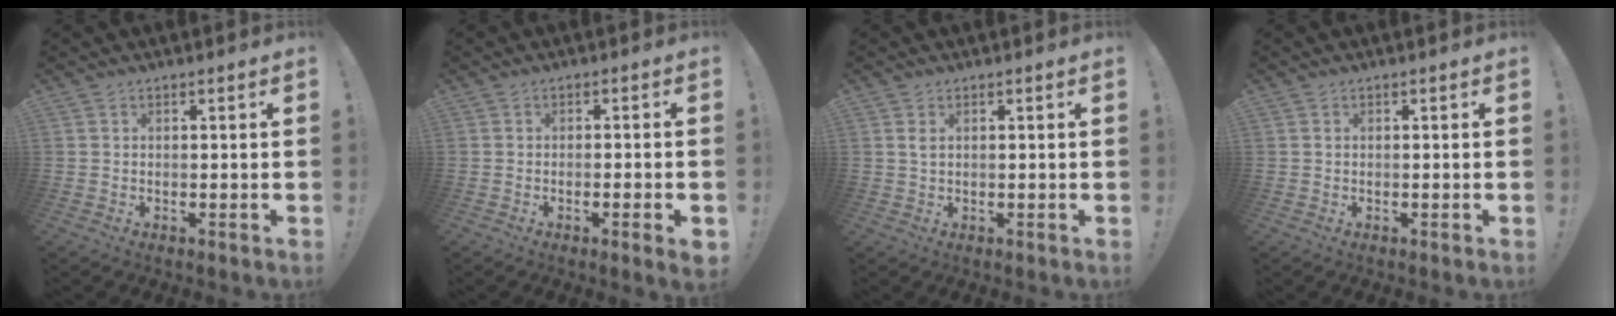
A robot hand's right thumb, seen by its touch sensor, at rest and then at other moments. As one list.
[{"total": 3.4, "force": [-1.4, -0.1, 3.1], "torque": [-0.050, 0.000, -0.020]}, {"total": 1.5, "force": [0.5, 0.5, 1.3], "torque": [-0.023, 0.000, 0.006]}, {"total": 0.0}]